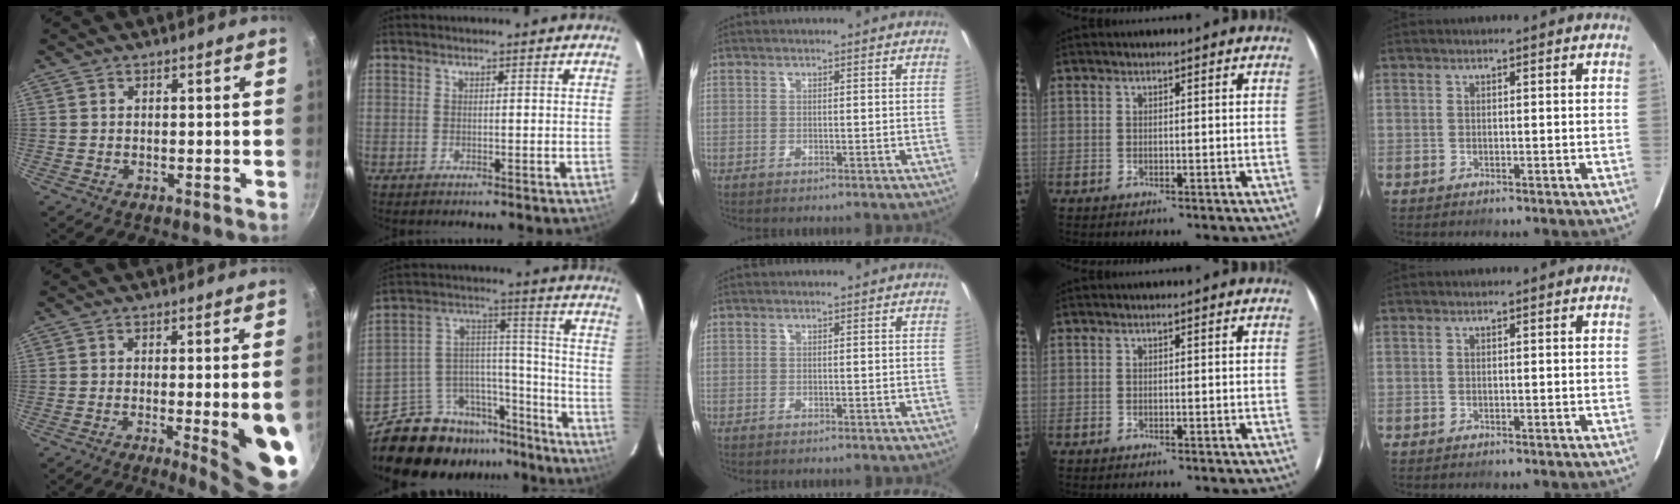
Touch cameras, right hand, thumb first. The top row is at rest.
{"thumb": {"total": 13.1, "force": [-3.2, 2.6, 12.5], "torque": [-0.137, 0.006, -0.034]}, "index": {"total": 16.6, "force": [-14.2, 8.0, 3.2], "torque": [-0.065, 0.070, -0.214]}}